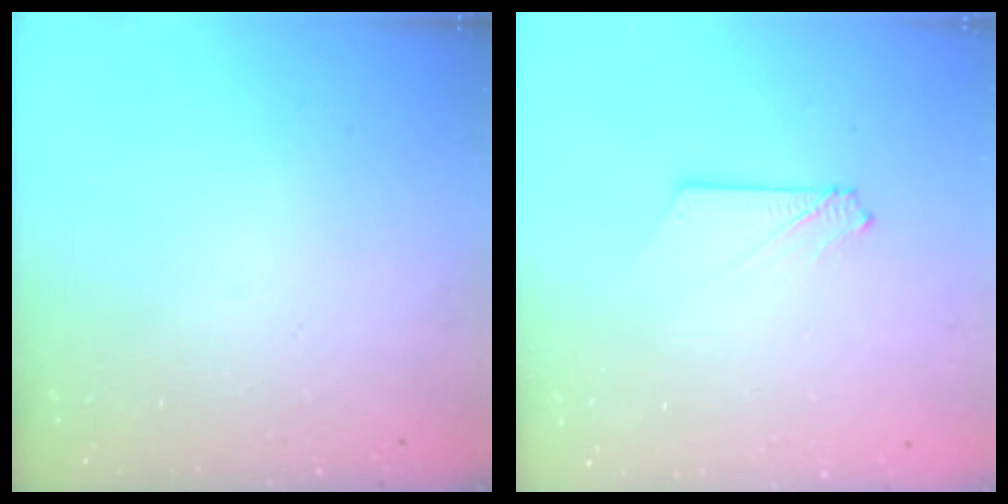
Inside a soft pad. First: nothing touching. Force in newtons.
{"total": 2.6, "press": 2.6, "slide": 0.3}